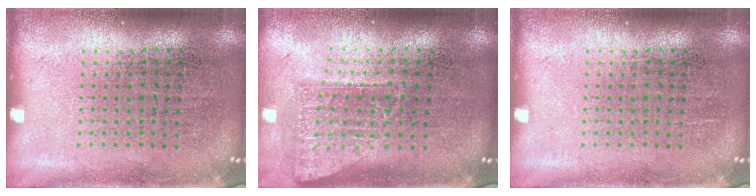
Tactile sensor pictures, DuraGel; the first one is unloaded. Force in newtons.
{"total": 1.7, "press": 1.3, "slide": 1.1}
{"total": 0.0}